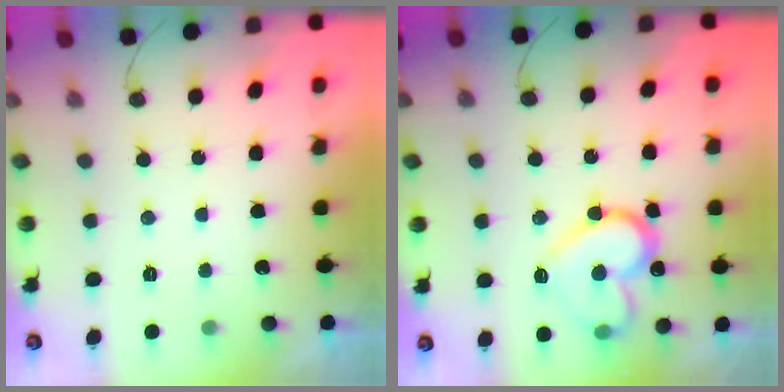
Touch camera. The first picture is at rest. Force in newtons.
{"total": 16.4, "press": 16.3, "slide": 1.9}